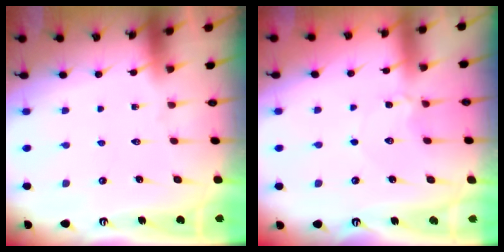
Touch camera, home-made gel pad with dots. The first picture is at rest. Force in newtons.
{"total": 2.1, "press": 2.1, "slide": 0.2}